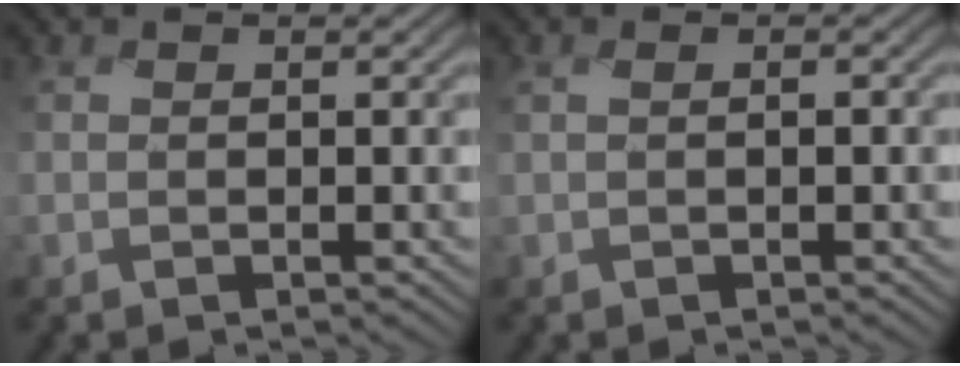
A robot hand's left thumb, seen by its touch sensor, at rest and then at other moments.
{"total": 1.6, "force": [-0.1, 0.8, 1.4], "torque": [-0.030, 0.001, 0.001]}